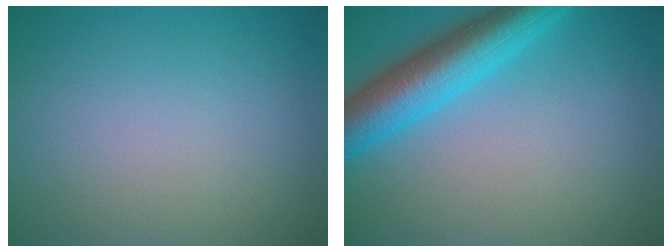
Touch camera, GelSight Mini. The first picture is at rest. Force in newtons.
{"total": 7.1, "press": 7.0, "slide": 0.3}